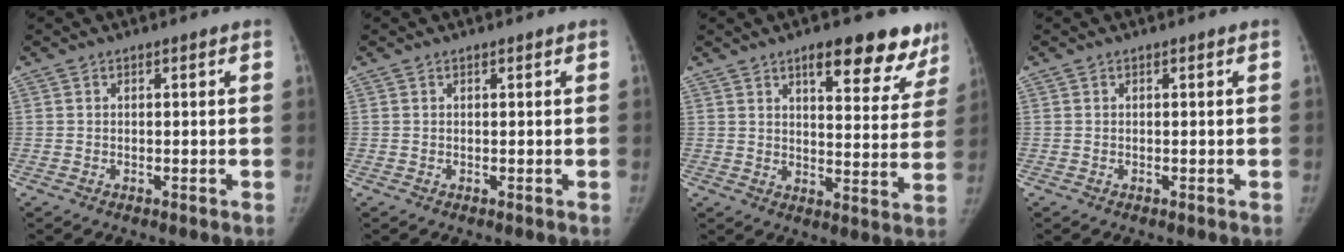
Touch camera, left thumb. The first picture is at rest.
{"total": 0.0}
{"total": 15.0, "force": [10.2, 5.7, 9.5], "torque": [-0.060, -0.049, 0.128]}
{"total": 0.0}